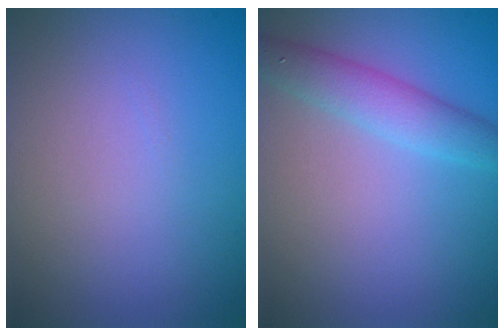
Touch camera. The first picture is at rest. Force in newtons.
{"total": 3.2, "press": 3.2, "slide": 0.1}